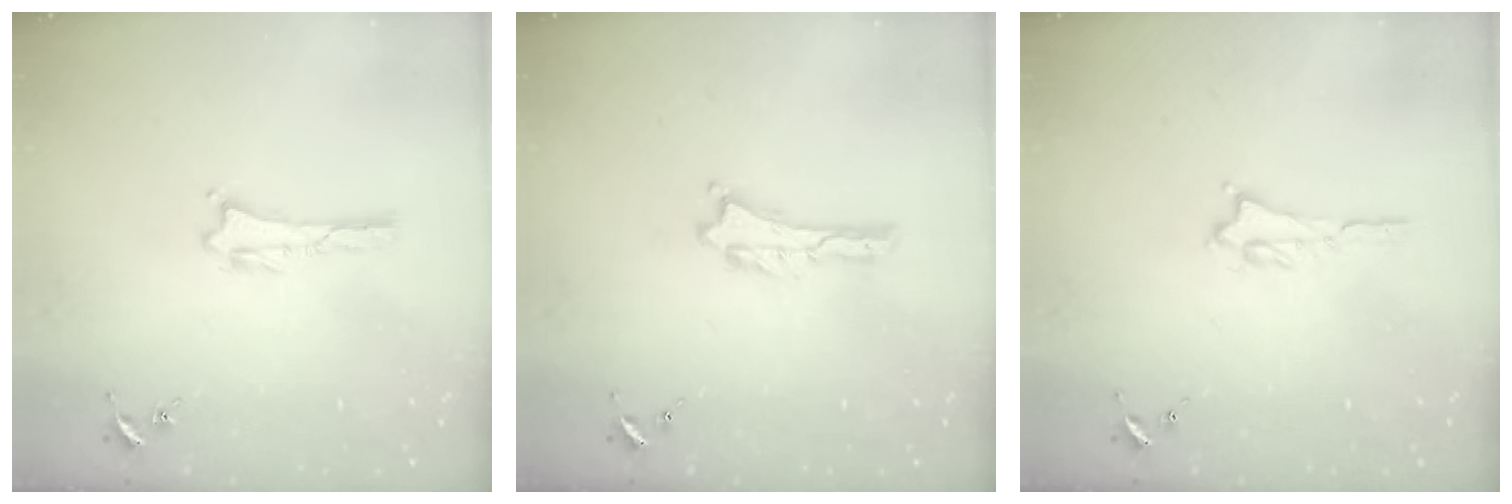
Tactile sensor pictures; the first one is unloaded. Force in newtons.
{"total": 0.0}
{"total": 1.1, "press": 1.1, "slide": 0.2}